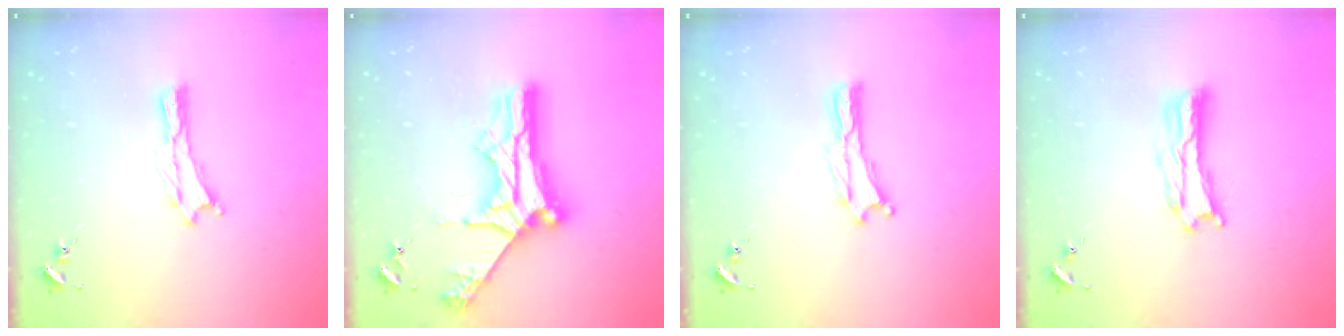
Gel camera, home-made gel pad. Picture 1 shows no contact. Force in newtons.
{"total": 13.8, "press": 13.8, "slide": 1.0}
{"total": 0.0}
{"total": 1.7, "press": 1.7, "slide": 0.3}